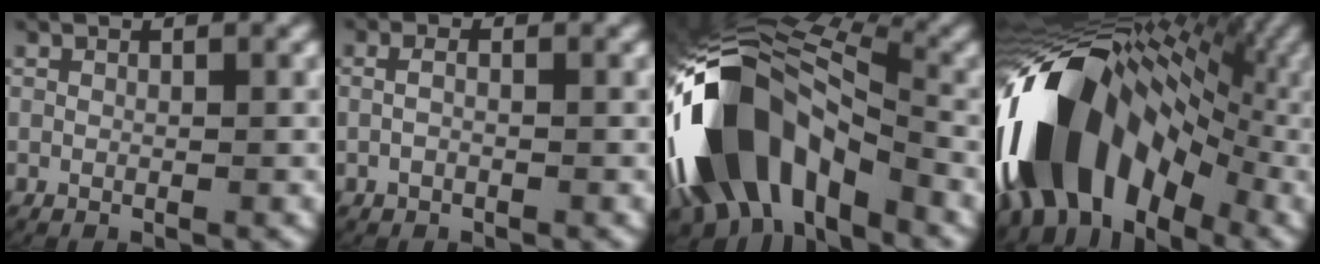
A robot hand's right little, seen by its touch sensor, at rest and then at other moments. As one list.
[{"total": 1.0, "force": [-0.3, 0.5, 0.8], "torque": [-0.017, -0.001, -0.004]}, {"total": 17.3, "force": [-2.8, 11.1, 13.0], "torque": [-0.234, -0.006, -0.051]}, {"total": 23.7, "force": [-1.5, 14.7, 18.5], "torque": [-0.282, 0.008, -0.035]}]